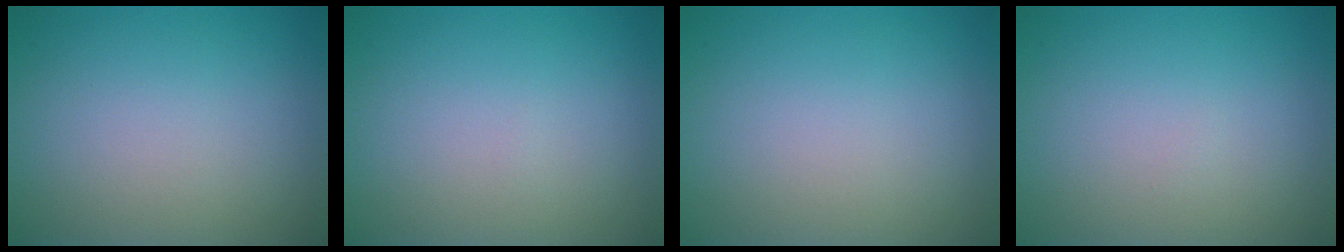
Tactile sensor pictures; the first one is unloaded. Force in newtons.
{"total": 0.0}
{"total": 0.0}
{"total": 0.0}